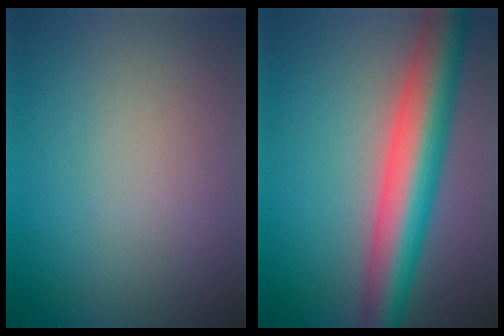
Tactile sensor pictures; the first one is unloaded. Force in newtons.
{"total": 8.5, "press": 8.4, "slide": 0.4}